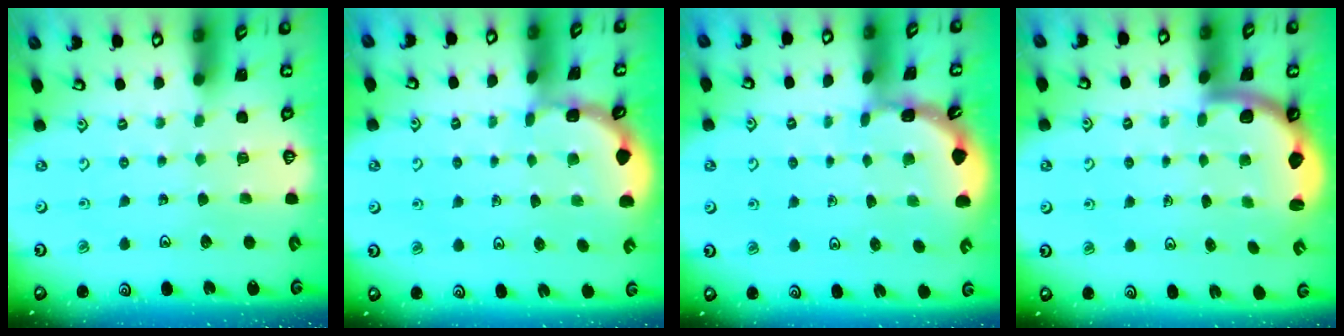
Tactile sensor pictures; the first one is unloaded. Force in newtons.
{"total": 1.7, "press": 1.7, "slide": 0.1}
{"total": 1.8, "press": 1.8, "slide": 0.1}
{"total": 2.0, "press": 1.9, "slide": 0.5}